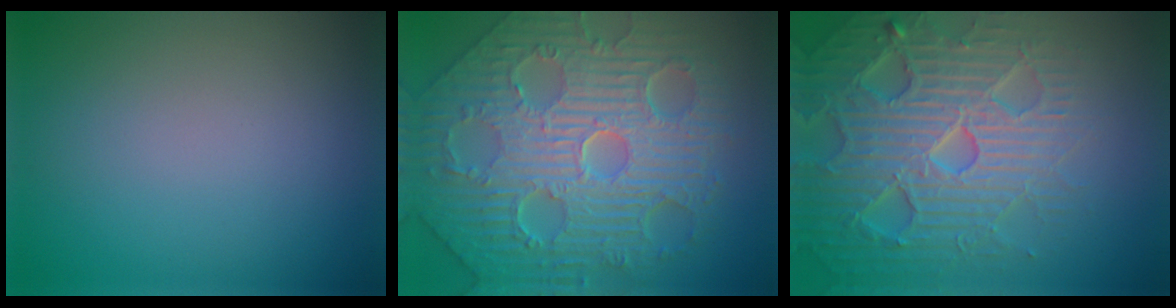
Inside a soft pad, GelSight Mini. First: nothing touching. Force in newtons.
{"total": 12.4, "press": 8.2, "slide": 9.3}
{"total": 7.4, "press": 7.3, "slide": 1.6}